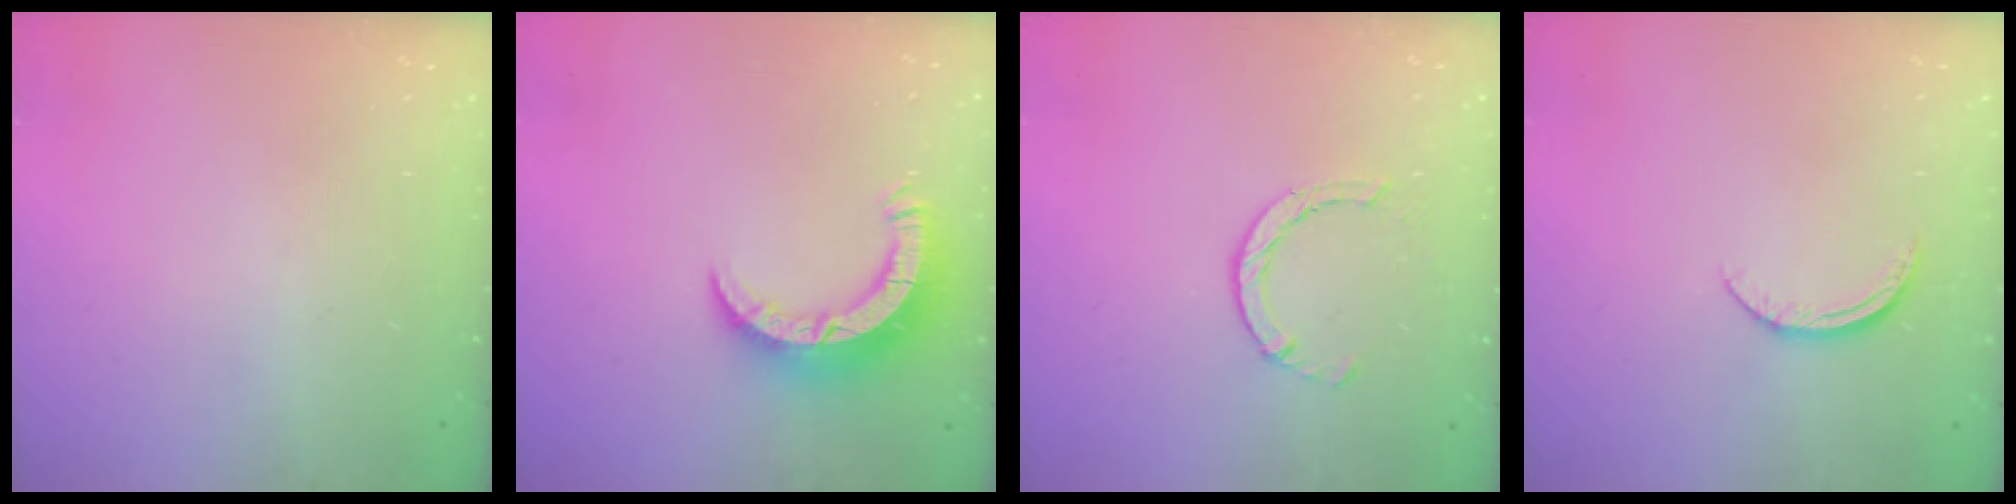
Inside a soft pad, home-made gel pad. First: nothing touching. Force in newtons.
{"total": 8.0, "press": 7.9, "slide": 0.7}
{"total": 2.9, "press": 2.8, "slide": 0.4}
{"total": 7.2, "press": 7.1, "slide": 0.8}